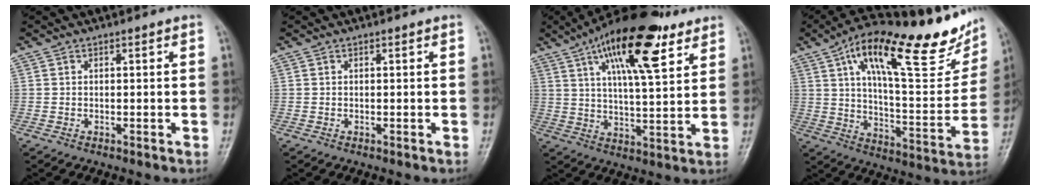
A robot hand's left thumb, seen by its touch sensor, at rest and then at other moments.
{"total": 0.0}
{"total": 19.1, "force": [10.0, 6.4, 15.0], "torque": [-0.221, -0.027, 0.159]}
{"total": 28.0, "force": [15.7, 9.0, 21.4], "torque": [-0.279, -0.026, 0.246]}